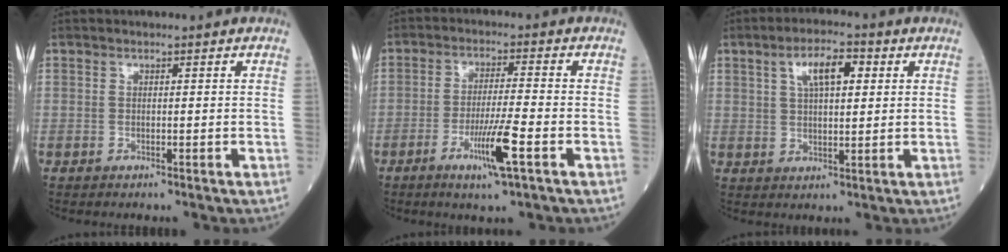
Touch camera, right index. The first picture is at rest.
{"total": 7.4, "force": [-3.3, -0.2, 6.7], "torque": [-0.125, -0.014, -0.060]}
{"total": 6.8, "force": [2.6, 2.2, 5.9], "torque": [-0.103, 0.014, 0.045]}